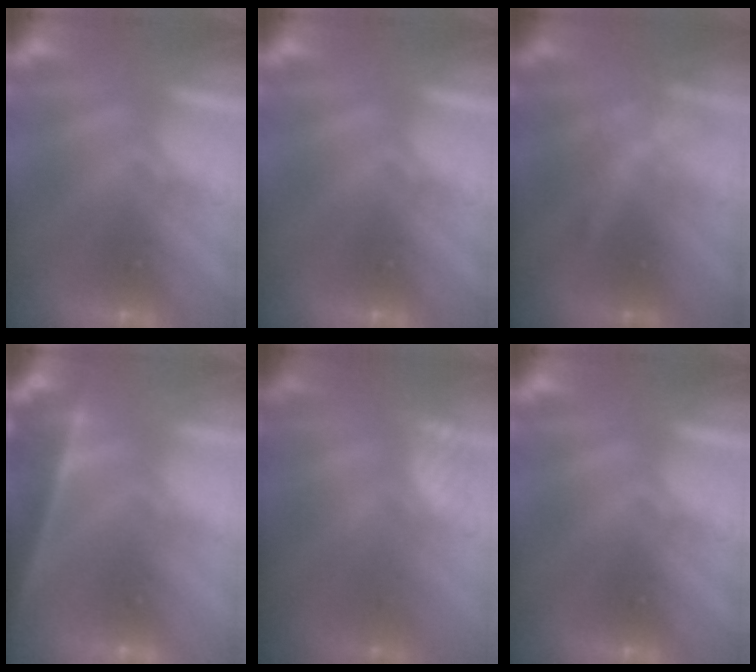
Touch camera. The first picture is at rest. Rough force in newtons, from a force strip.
{"total": 0.0}
{"total": 2.1}
{"total": 14.6}
{"total": 2.4}
{"total": 0.0}